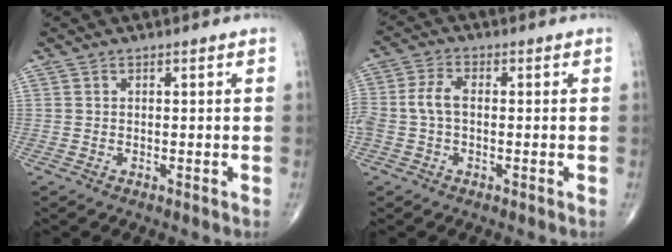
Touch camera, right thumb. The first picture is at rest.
{"total": 5.7, "force": [-0.4, 3.5, 4.5], "torque": [-0.112, 0.017, -0.011]}